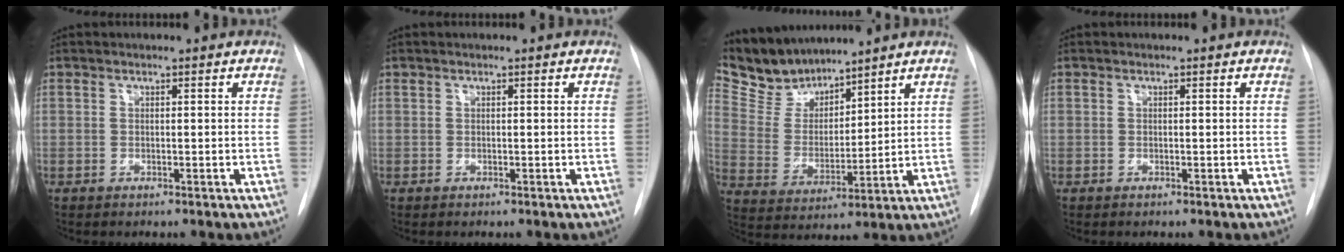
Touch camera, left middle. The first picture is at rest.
{"total": 0.0}
{"total": 9.6, "force": [9.1, 2.8, 1.5], "torque": [-0.042, 0.011, 0.190]}
{"total": 0.0}